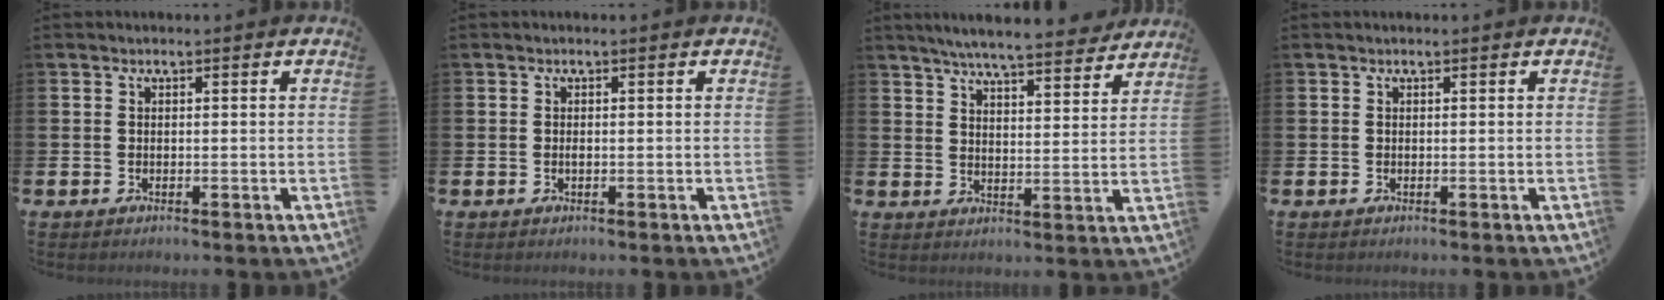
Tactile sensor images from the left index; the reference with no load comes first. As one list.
[{"total": 0.5, "force": [0.0, 0.2, 0.5], "torque": [-0.015, 0.002, 0.001]}, {"total": 6.8, "force": [6.5, 0.4, 1.9], "torque": [-0.037, -0.046, 0.110]}, {"total": 0.0}]